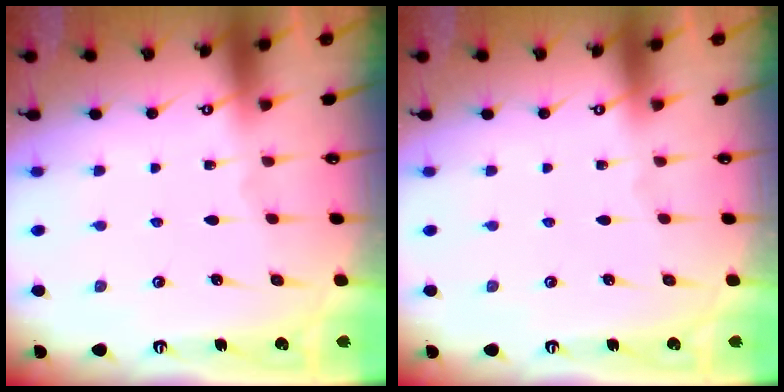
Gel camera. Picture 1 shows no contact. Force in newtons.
{"total": 0.0}